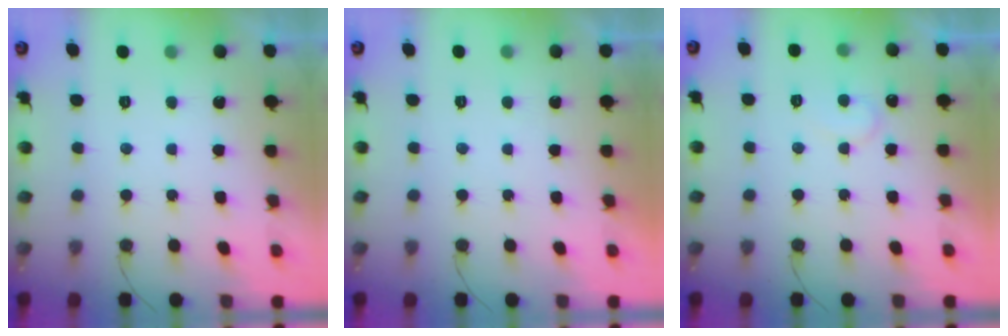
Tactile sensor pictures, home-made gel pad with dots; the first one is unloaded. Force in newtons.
{"total": 1.9, "press": 1.9, "slide": 0.1}
{"total": 8.2, "press": 8.1, "slide": 0.4}